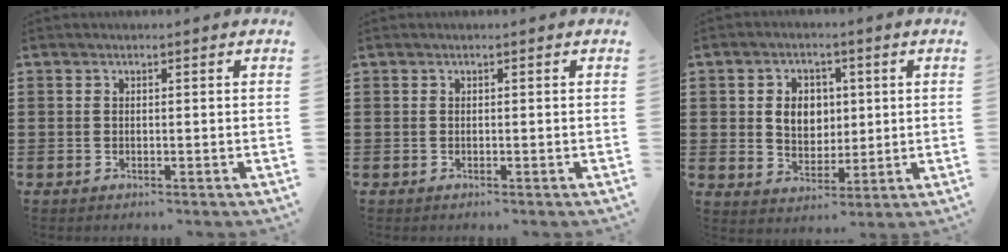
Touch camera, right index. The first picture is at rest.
{"total": 0.0}
{"total": 5.5, "force": [0.9, 4.5, 3.1], "torque": [-0.062, 0.008, 0.009]}